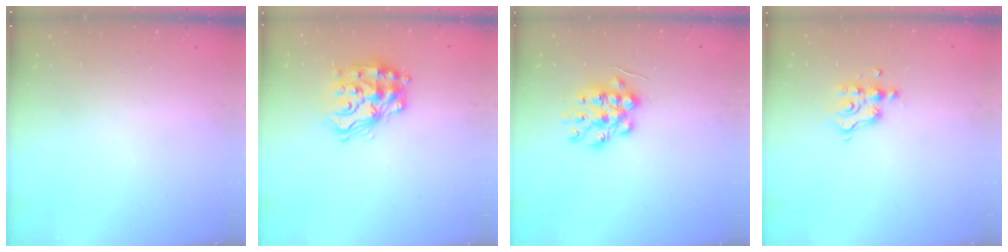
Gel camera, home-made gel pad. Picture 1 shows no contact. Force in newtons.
{"total": 15.7, "press": 15.6, "slide": 0.7}
{"total": 12.1, "press": 12.1, "slide": 0.3}
{"total": 5.9, "press": 5.9, "slide": 0.3}